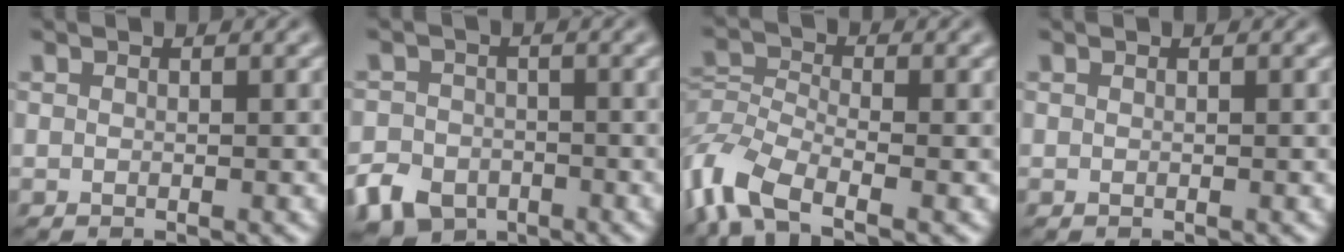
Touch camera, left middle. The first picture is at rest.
{"total": 5.1, "force": [-2.9, 3.8, 1.9], "torque": [-0.030, -0.004, -0.063]}
{"total": 6.2, "force": [-3.7, 2.9, 4.1], "torque": [-0.092, -0.001, -0.091]}
{"total": 0.0}